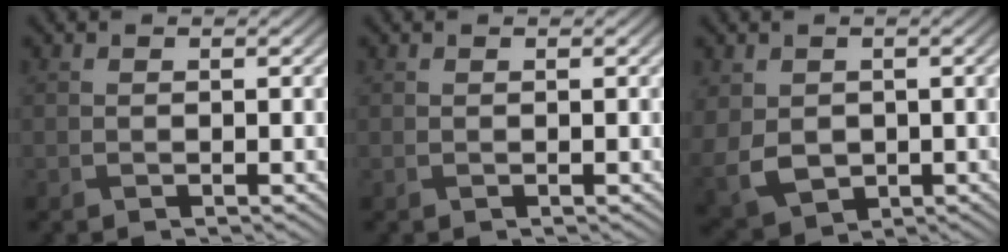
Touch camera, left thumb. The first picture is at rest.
{"total": 0.0}
{"total": 5.7, "force": [-0.2, 4.6, 3.4], "torque": [-0.109, -0.022, 0.002]}